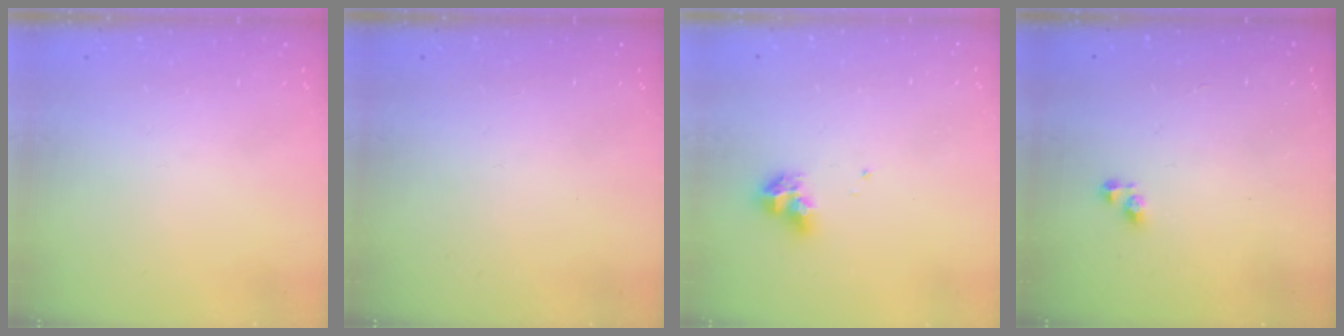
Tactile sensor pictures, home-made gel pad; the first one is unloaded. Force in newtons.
{"total": 0.0}
{"total": 7.0, "press": 6.9, "slide": 1.0}
{"total": 3.4, "press": 3.4, "slide": 0.1}